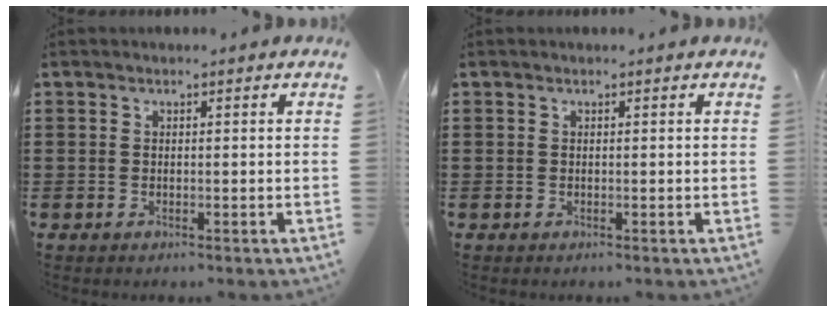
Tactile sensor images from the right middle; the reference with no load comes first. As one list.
[{"total": 0.0}]